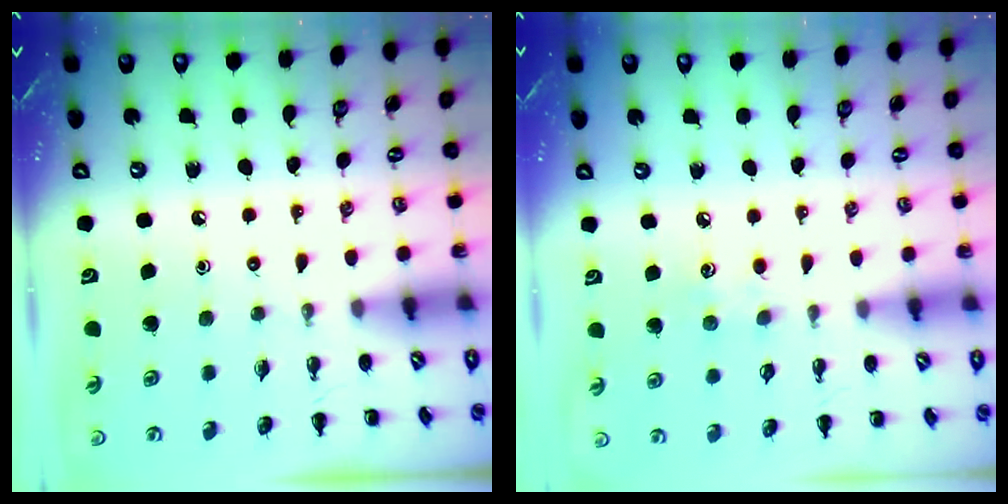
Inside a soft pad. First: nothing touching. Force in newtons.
{"total": 5.4, "press": 5.2, "slide": 1.3}